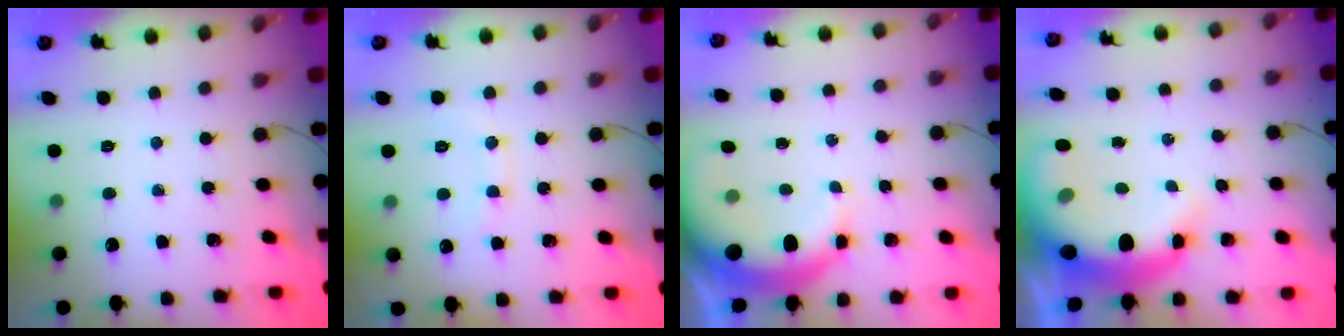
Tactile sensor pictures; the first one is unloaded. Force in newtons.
{"total": 9.1, "press": 9.0, "slide": 0.9}
{"total": 7.8, "press": 7.7, "slide": 1.4}
{"total": 13.3, "press": 12.9, "slide": 2.9}